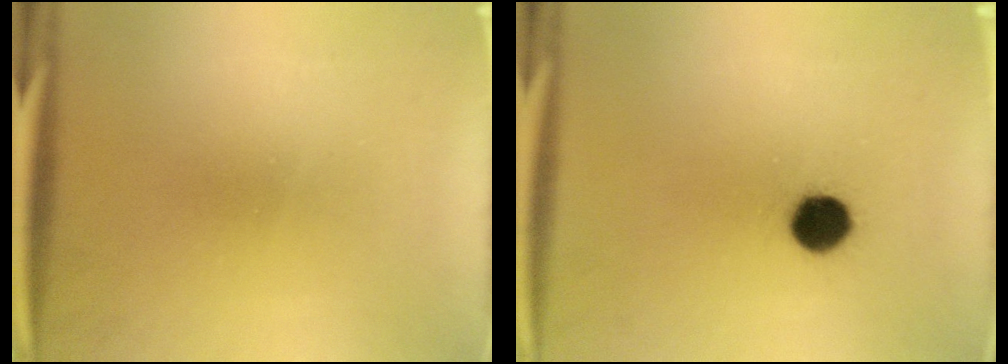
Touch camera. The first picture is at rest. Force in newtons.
{"total": 6.8}